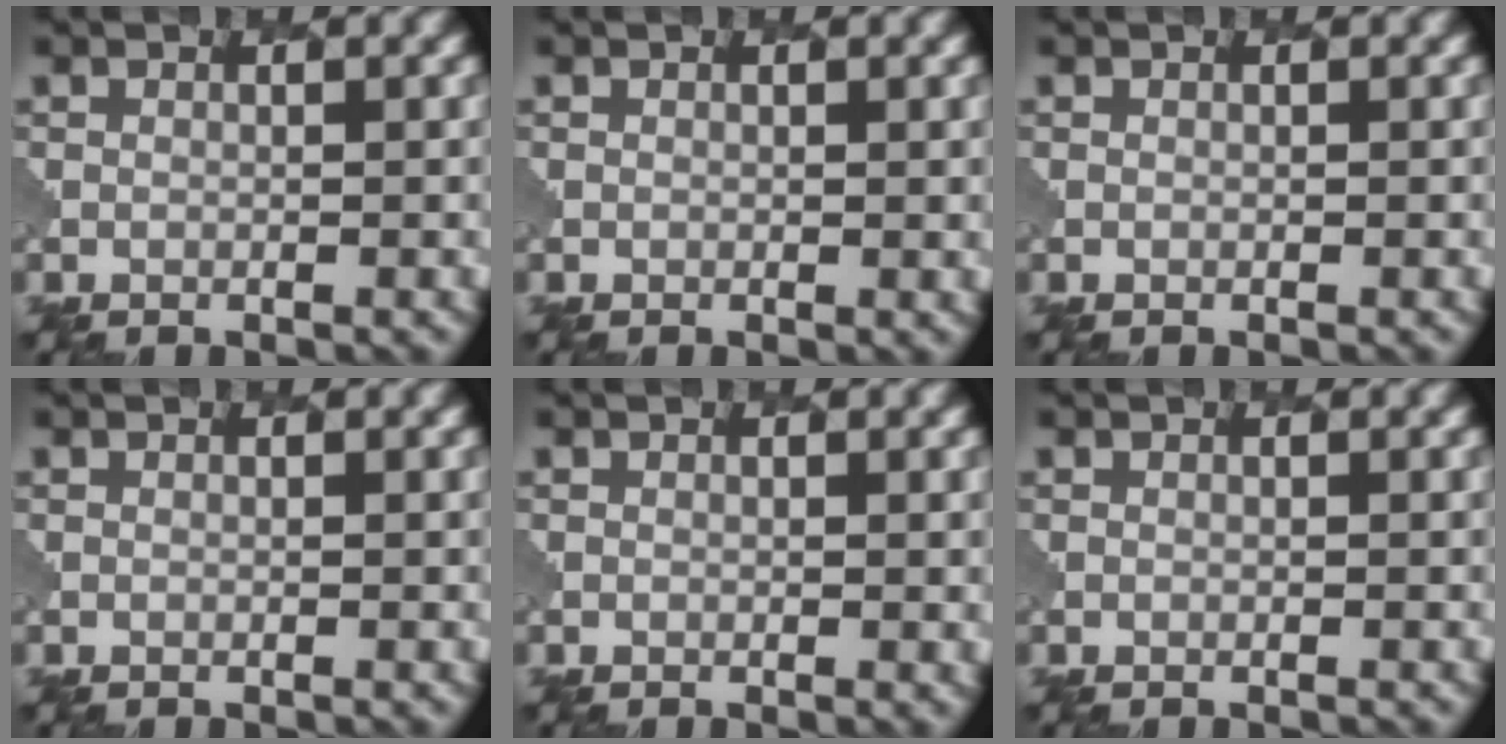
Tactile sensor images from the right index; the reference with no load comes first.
{"total": 0.7, "force": [0.2, 0.3, 0.6], "torque": [-0.008, -0.003, 0.002]}
{"total": 0.0}
{"total": 0.0}
{"total": 0.9, "force": [0.2, 0.3, 0.8], "torque": [-0.009, -0.004, 0.002]}
{"total": 0.0}